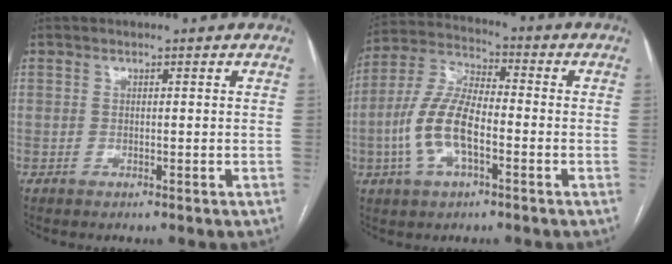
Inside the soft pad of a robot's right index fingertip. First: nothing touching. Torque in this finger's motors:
{"motor_torque": [0.99, -0.02, 0.35, 0.09]}